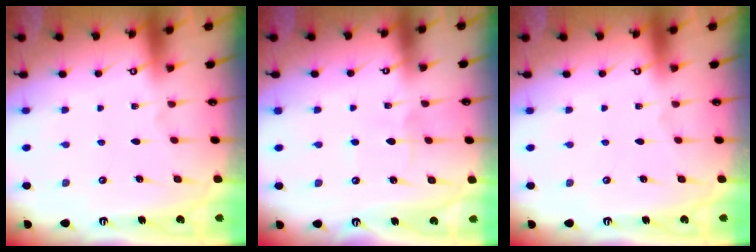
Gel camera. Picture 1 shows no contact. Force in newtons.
{"total": 3.3, "press": 3.3, "slide": 0.2}
{"total": 0.0}